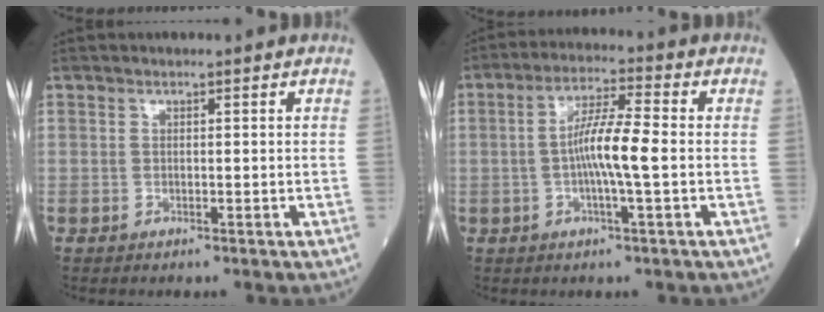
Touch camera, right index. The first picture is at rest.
{"total": 7.5, "force": [-0.8, 0.1, 7.5], "torque": [-0.142, 0.005, -0.020]}